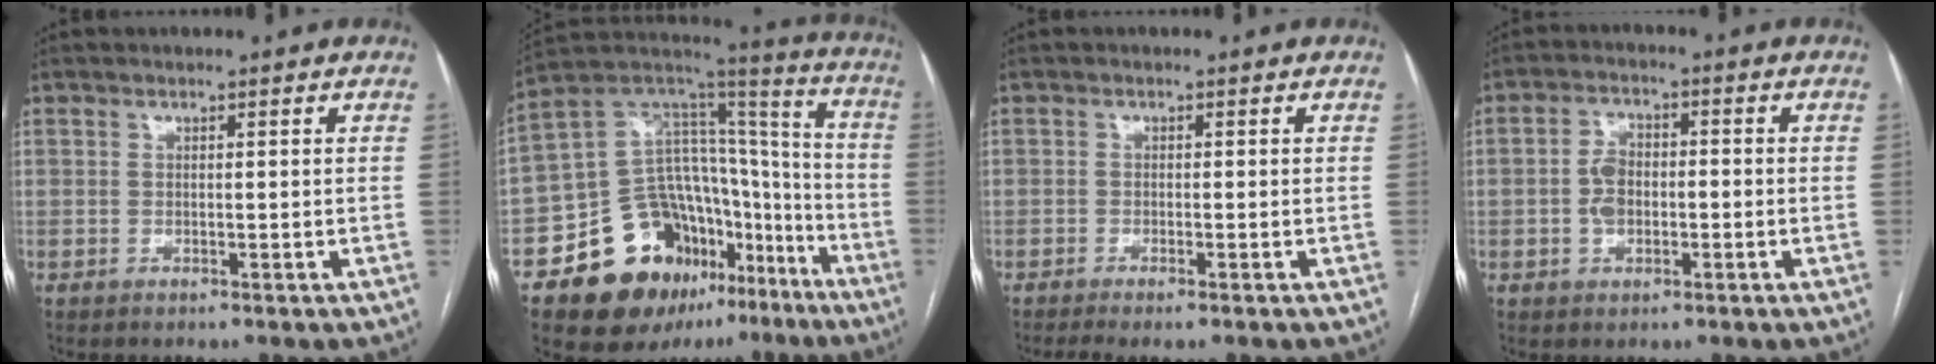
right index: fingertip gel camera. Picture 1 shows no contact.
{"total": 22.9, "force": [-13.1, 13.9, 12.6], "torque": [-0.178, 0.091, -0.201]}
{"total": 5.2, "force": [-3.9, 0.1, 3.6], "torque": [-0.059, -0.009, -0.063]}
{"total": 4.5, "force": [-0.9, 3.0, 3.3], "torque": [-0.068, 0.013, -0.017]}